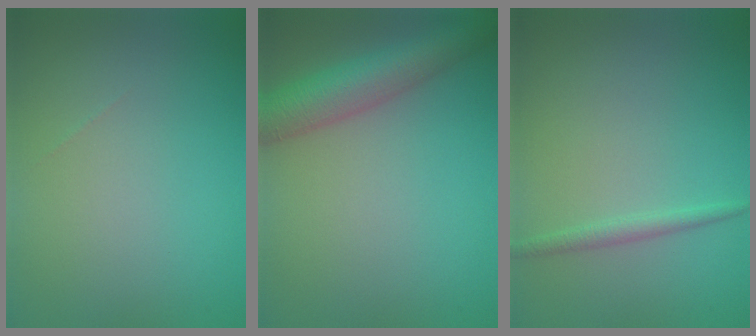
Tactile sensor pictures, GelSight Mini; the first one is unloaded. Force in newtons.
{"total": 5.7, "press": 5.7, "slide": 0.2}
{"total": 1.3, "press": 1.3, "slide": 0.1}